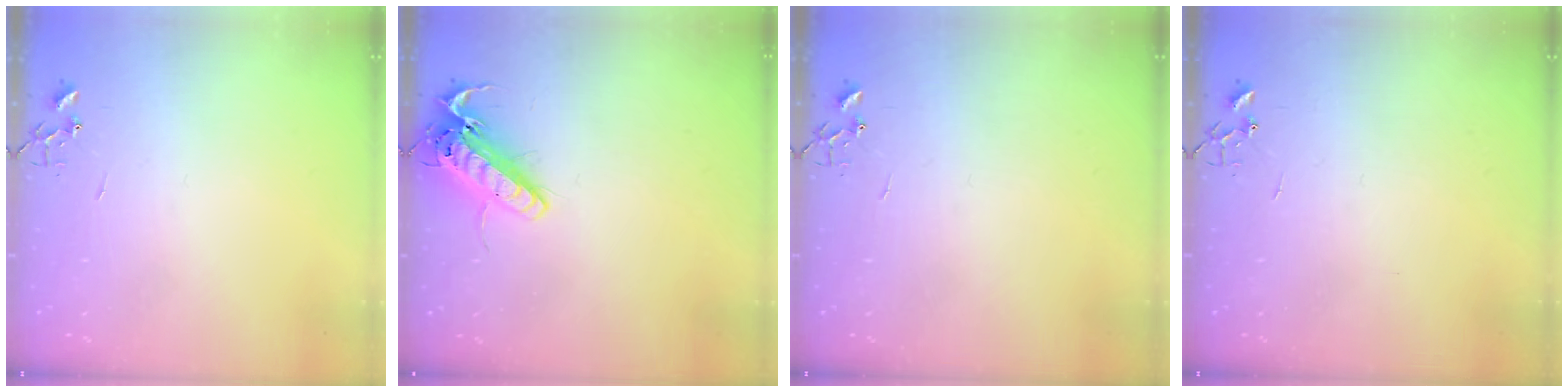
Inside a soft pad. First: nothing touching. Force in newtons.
{"total": 15.8, "press": 15.6, "slide": 2.7}
{"total": 0.0}
{"total": 0.0}